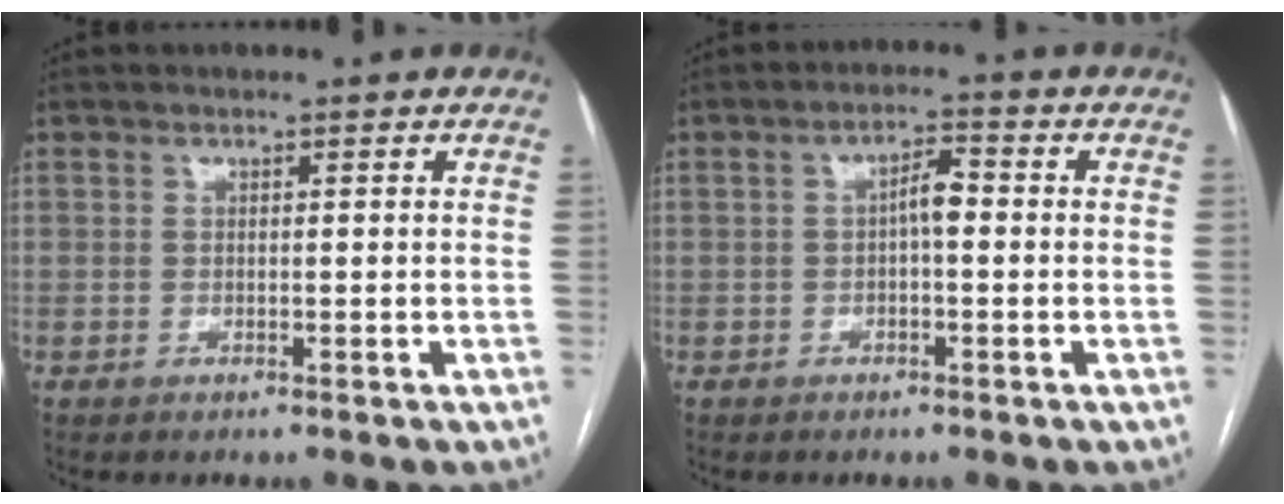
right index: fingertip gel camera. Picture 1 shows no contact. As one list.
[{"total": 3.3, "force": [-0.2, 1.0, 3.2], "torque": [-0.053, 0.014, -0.003]}]